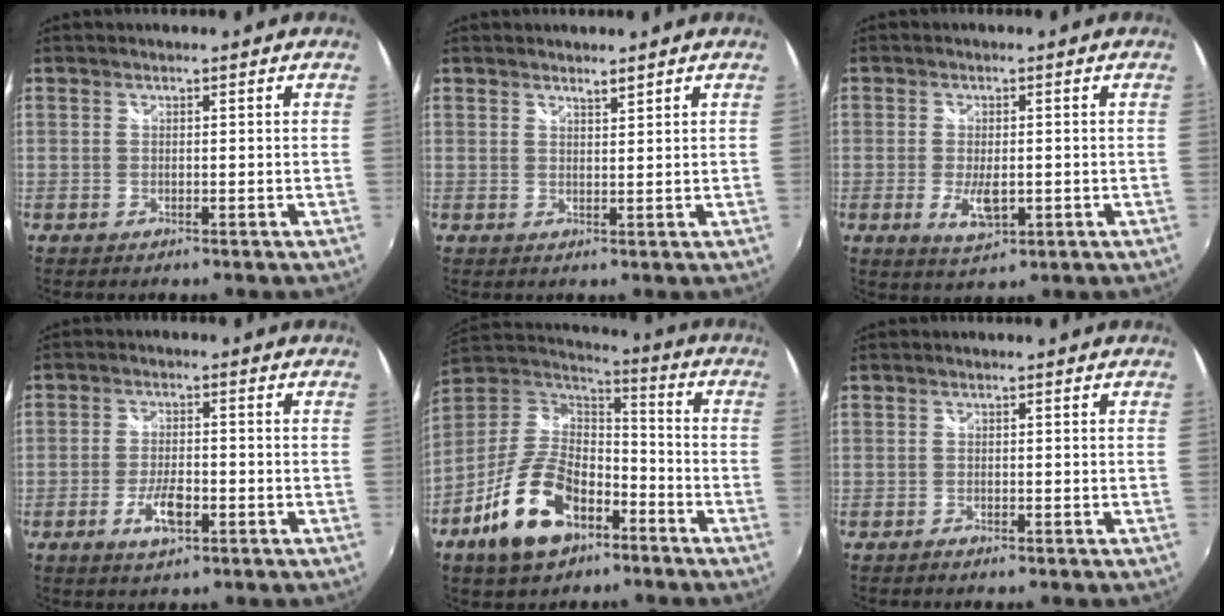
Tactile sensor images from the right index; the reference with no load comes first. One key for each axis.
{"total": 1.4, "fx": 1.3, "fy": 0.1, "fz": 0.5, "tx": -0.007, "ty": -0.001, "tz": 0.021}
{"total": 5.1, "fx": -1.3, "fy": 2.3, "fz": 4.4, "tx": -0.084, "ty": -0.011, "tz": -0.019}
{"total": 5.6, "fx": -2.5, "fy": 2.1, "fz": 4.6, "tx": -0.098, "ty": -0.004, "tz": -0.046}
{"total": 18.0, "fx": -9.4, "fy": 10.4, "fz": 11.4, "tx": -0.246, "ty": 0.003, "tz": -0.161}
{"total": 0.8, "fx": -0.7, "fy": 0.3, "fz": 0.3, "tx": -0.008, "ty": -0.003, "tz": -0.015}